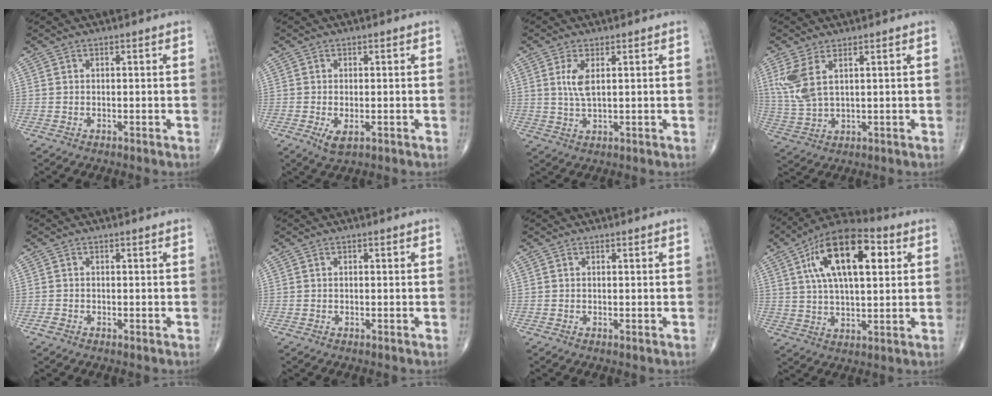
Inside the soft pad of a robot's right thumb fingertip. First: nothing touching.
{"total": 2.8, "force": [-0.9, 1.2, 2.4], "torque": [-0.046, -0.007, -0.012]}
{"total": 4.0, "force": [1.2, 1.5, 3.6], "torque": [-0.077, -0.006, 0.027]}
{"total": 7.3, "force": [2.8, 3.1, 5.9], "torque": [-0.147, -0.007, 0.069]}
{"total": 0.9, "force": [-0.6, 0.6, 0.4], "torque": [-0.009, 0.001, -0.013]}
{"total": 0.0}
{"total": 0.0}
{"total": 18.7, "force": [5.8, 8.5, 15.6], "torque": [-0.243, 0.009, 0.089]}